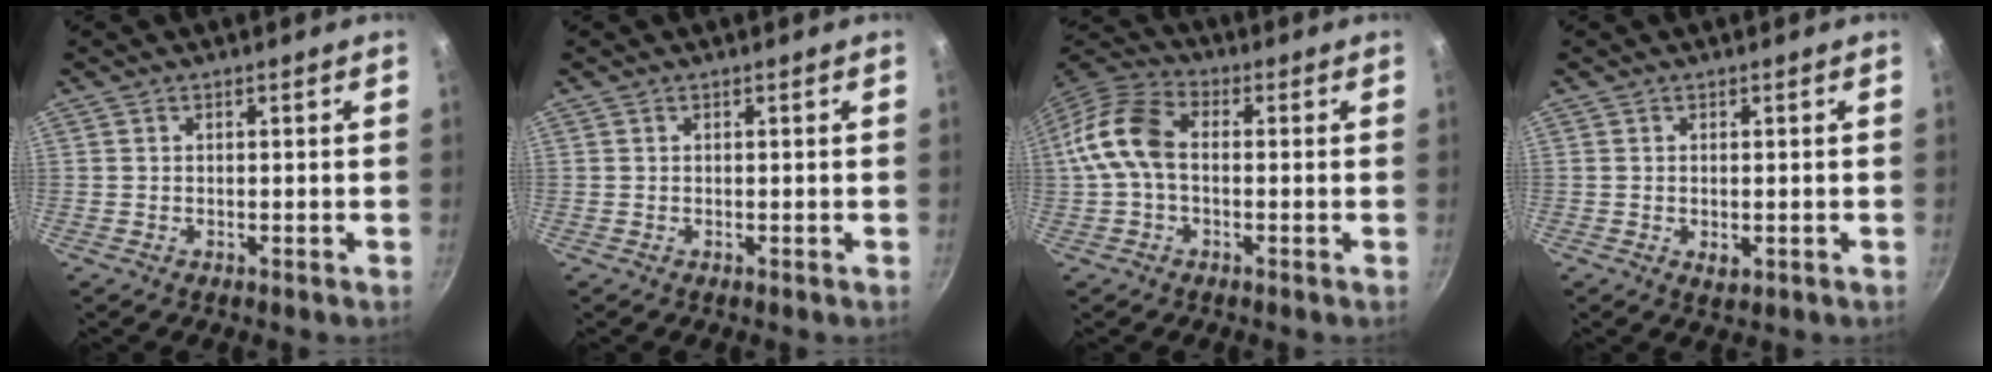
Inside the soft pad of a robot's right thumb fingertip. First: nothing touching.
{"total": 0.0}
{"total": 10.9, "force": [-0.3, 6.9, 8.4], "torque": [-0.159, 0.034, -0.023]}
{"total": 2.3, "force": [-0.5, 1.3, 1.9], "torque": [-0.030, -0.006, -0.005]}